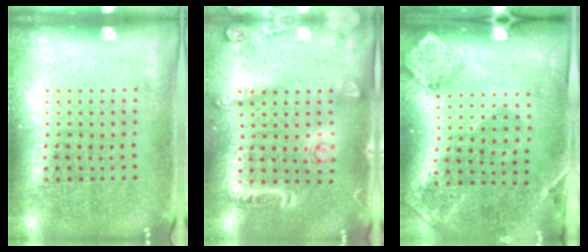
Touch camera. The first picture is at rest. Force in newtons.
{"total": 1.5, "press": 1.3, "slide": 0.8}
{"total": 1.5, "press": 1.3, "slide": 0.8}